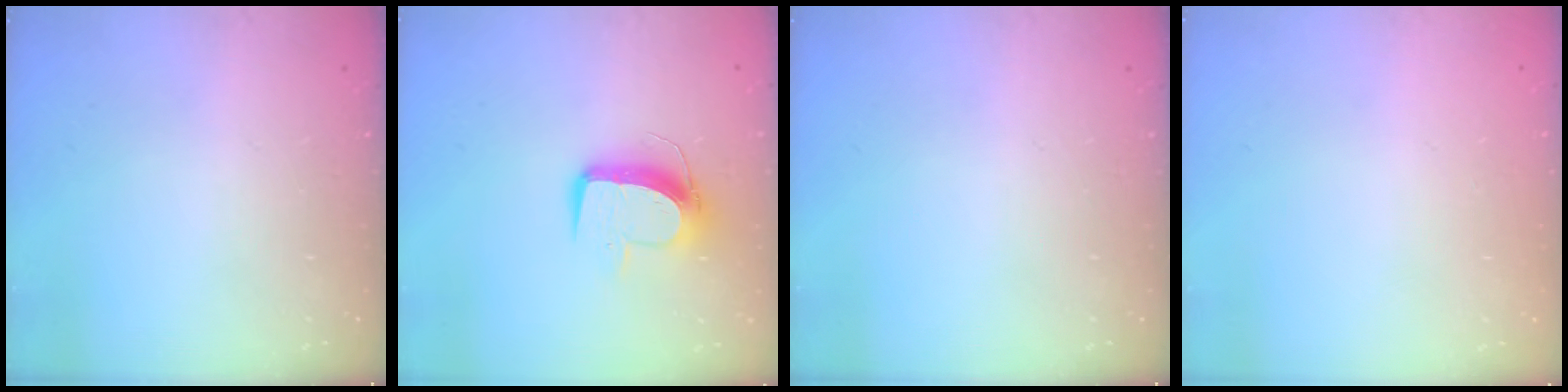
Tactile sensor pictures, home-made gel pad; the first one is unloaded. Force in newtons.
{"total": 9.7, "press": 9.7, "slide": 0.6}
{"total": 0.0}
{"total": 0.0}